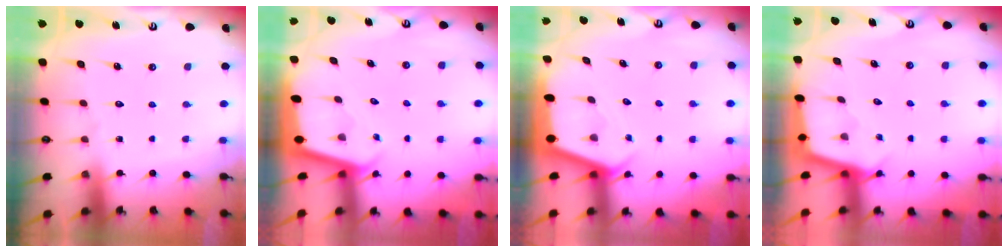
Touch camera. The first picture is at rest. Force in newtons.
{"total": 1.9, "press": 1.9, "slide": 0.1}
{"total": 2.3, "press": 2.2, "slide": 0.3}
{"total": 2.4, "press": 2.4, "slide": 0.2}